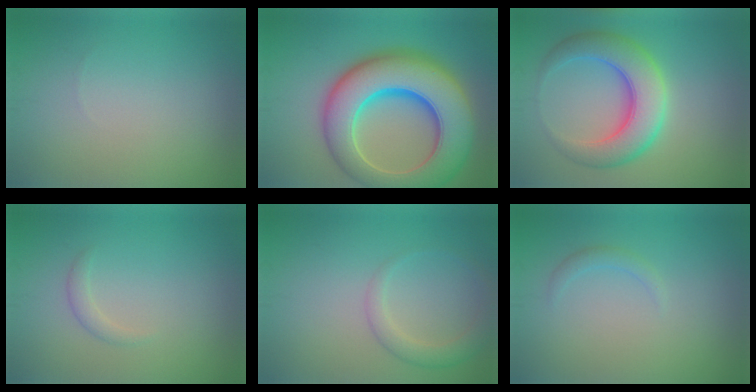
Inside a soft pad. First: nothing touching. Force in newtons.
{"total": 13.9, "press": 13.8, "slide": 0.5}
{"total": 7.5, "press": 7.5, "slide": 0.2}
{"total": 1.1, "press": 1.1, "slide": 0.0}
{"total": 2.5, "press": 2.5, "slide": 0.1}
{"total": 1.1, "press": 1.1, "slide": 0.1}